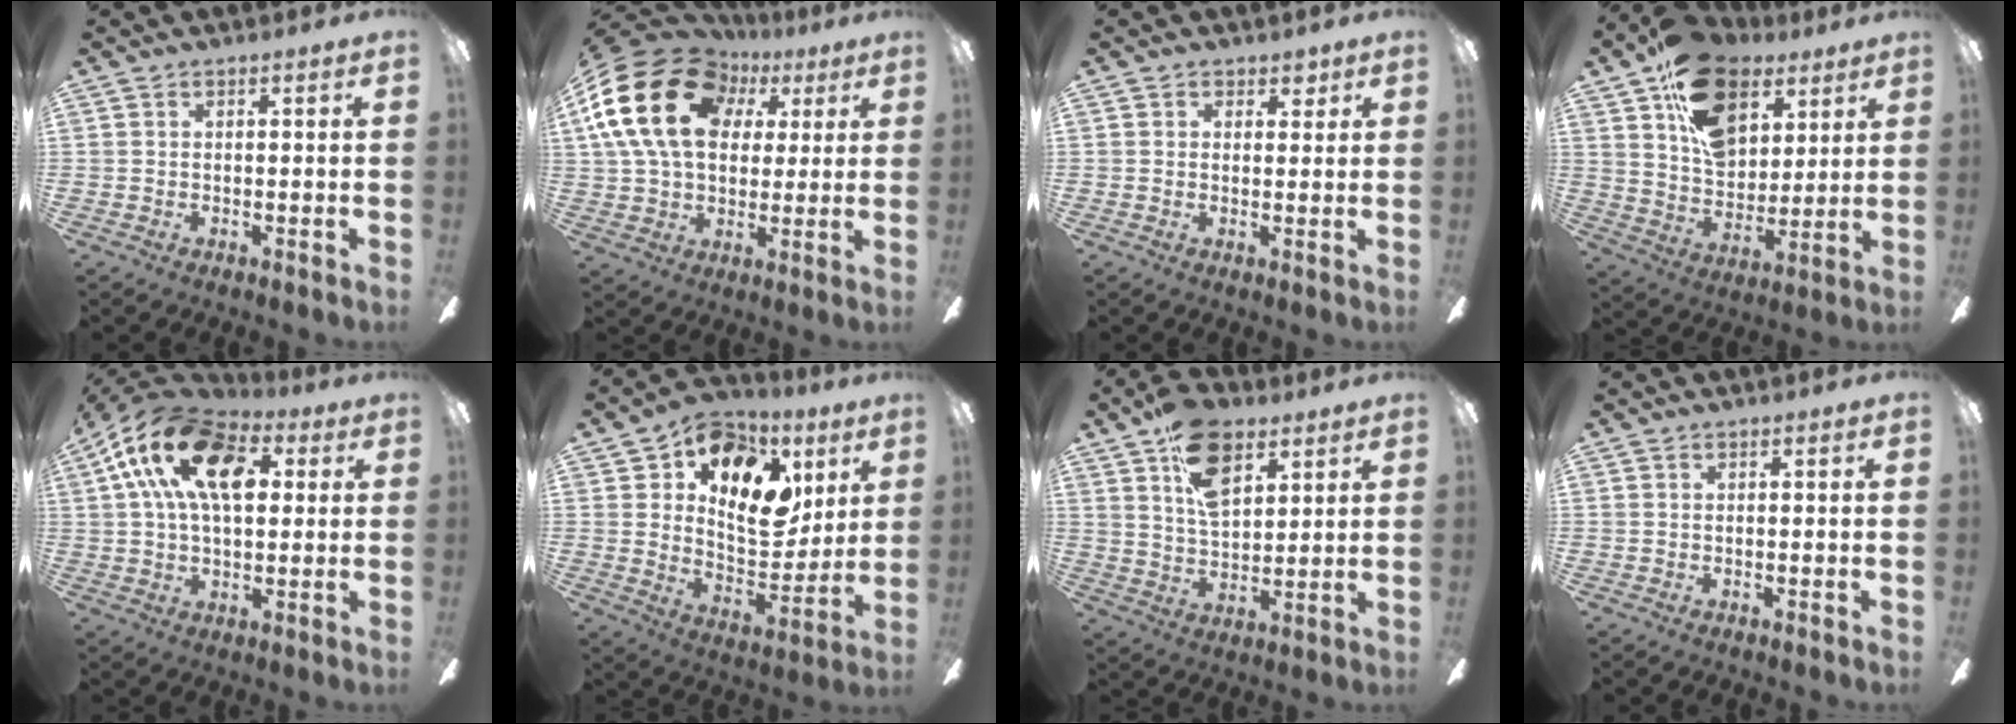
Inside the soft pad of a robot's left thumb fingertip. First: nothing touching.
{"total": 22.8, "force": [6.5, 16.7, 14.1], "torque": [-0.289, -0.011, 0.109]}
{"total": 2.5, "force": [1.5, 1.8, 0.6], "torque": [0.009, -0.004, 0.023]}
{"total": 18.7, "force": [10.4, 12.0, 9.9], "torque": [-0.166, -0.040, 0.193]}
{"total": 19.9, "force": [7.0, 11.2, 14.9], "torque": [-0.294, -0.002, 0.115]}
{"total": 16.1, "force": [7.7, 9.6, 10.4], "torque": [-0.156, -0.032, 0.137]}
{"total": 13.5, "force": [7.6, 7.6, 8.2], "torque": [-0.135, -0.019, 0.138]}
{"total": 0.0}